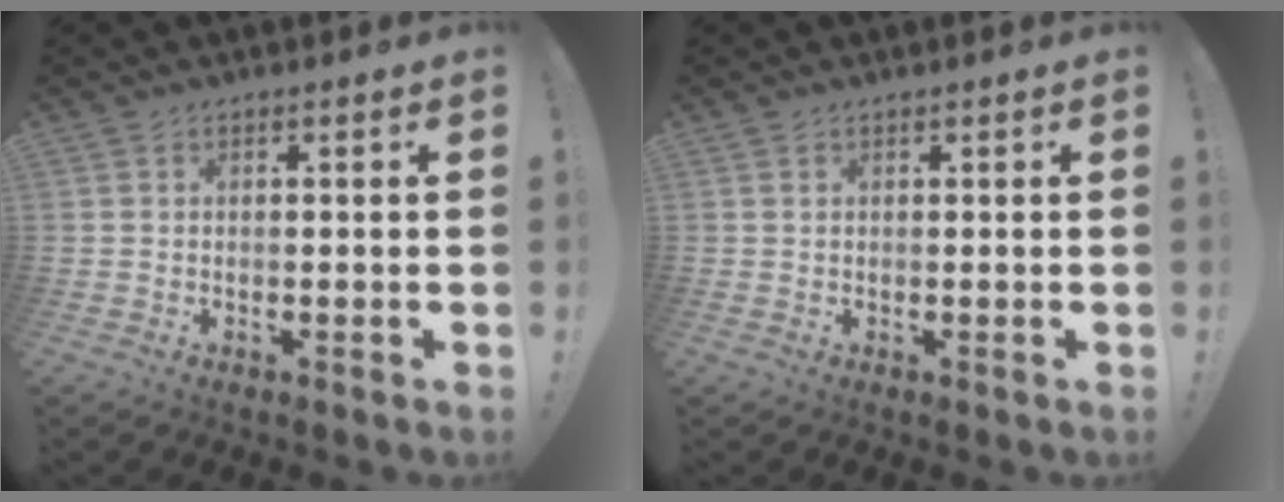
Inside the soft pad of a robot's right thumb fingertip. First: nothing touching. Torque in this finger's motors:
{"motor_torque": [0.29, -0.38, -0.04, 0.26, -0.10]}